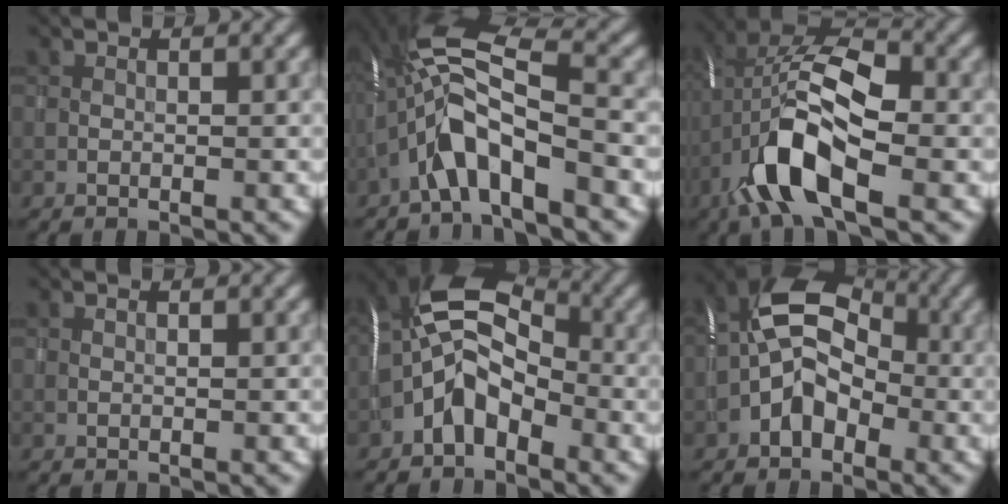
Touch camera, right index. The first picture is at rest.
{"total": 8.6, "force": [-3.3, 2.5, 7.6], "torque": [-0.145, 0.021, -0.068]}
{"total": 10.5, "force": [-3.2, 4.5, 8.9], "torque": [-0.180, 0.009, -0.066]}
{"total": 0.0}
{"total": 6.3, "force": [-1.8, 3.9, 4.7], "torque": [-0.093, 0.018, -0.048]}
{"total": 6.1, "force": [-1.2, 4.3, 4.2], "torque": [-0.070, 0.014, -0.035]}